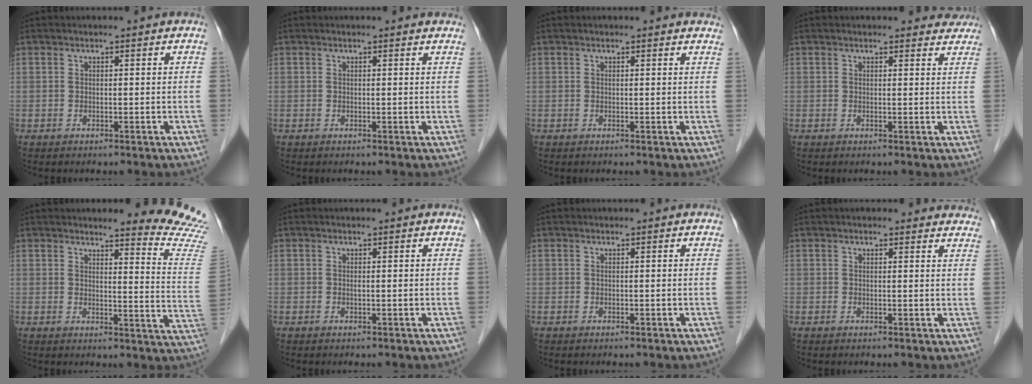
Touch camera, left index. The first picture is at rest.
{"total": 1.3, "force": [1.3, 0.4, 0.3], "torque": [-0.015, 0.002, 0.007]}
{"total": 2.7, "force": [2.5, 0.5, 0.8], "torque": [-0.013, 0.006, 0.014]}
{"total": 4.0, "force": [3.7, 1.3, 0.2], "torque": [0.010, -0.004, 0.024]}
{"total": 13.5, "force": [13.2, -0.8, 2.3], "torque": [-0.009, -0.131, 0.119]}
{"total": 0.0}
{"total": 0.0}
{"total": 7.3, "force": [6.7, 2.1, 1.8], "torque": [0.003, 0.009, 0.052]}